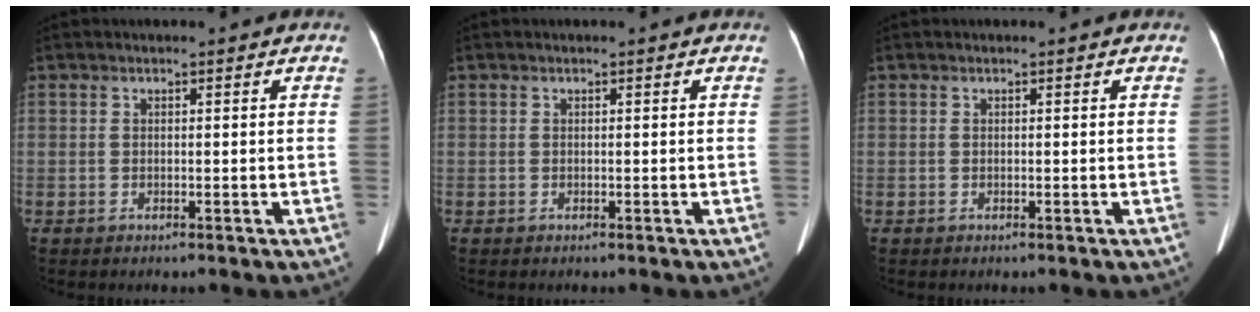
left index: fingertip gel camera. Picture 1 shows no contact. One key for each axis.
{"total": 0.0}
{"total": 0.0}